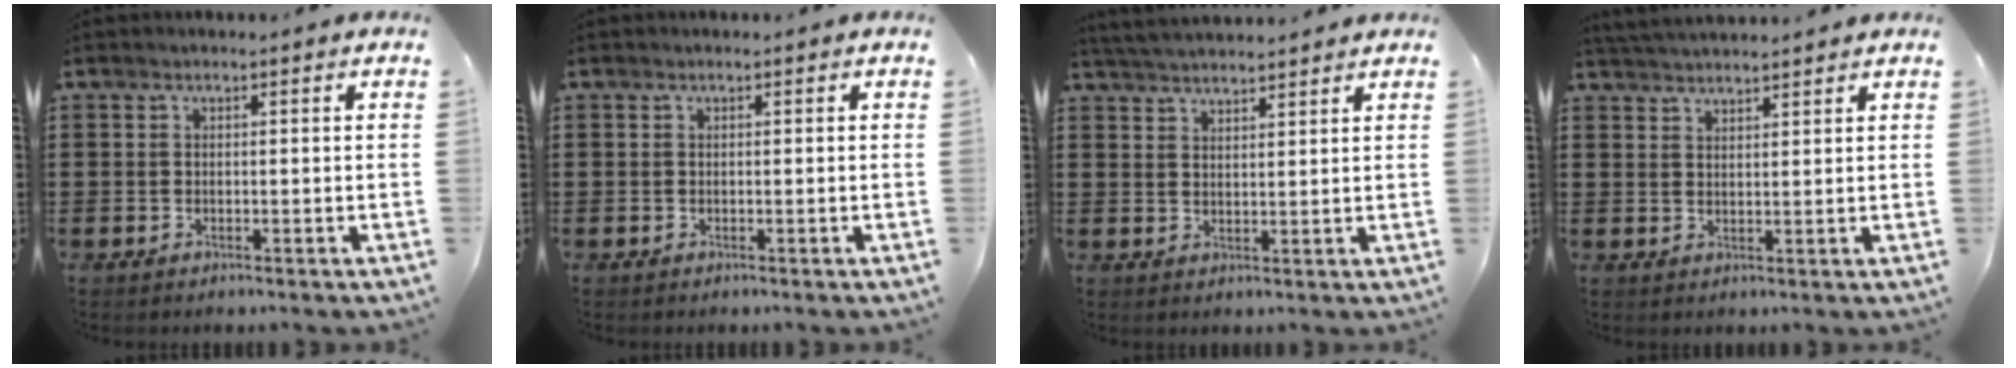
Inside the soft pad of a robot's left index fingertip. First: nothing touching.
{"total": 0.0}
{"total": 3.4, "force": [3.4, -0.3, 0.4], "torque": [-0.018, -0.009, 0.063]}
{"total": 2.8, "force": [2.8, -0.2, 0.3], "torque": [-0.013, -0.005, 0.053]}